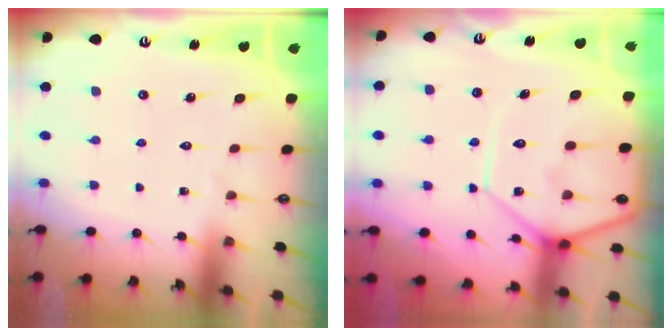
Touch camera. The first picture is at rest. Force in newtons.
{"total": 13.9, "press": 13.9, "slide": 1.4}